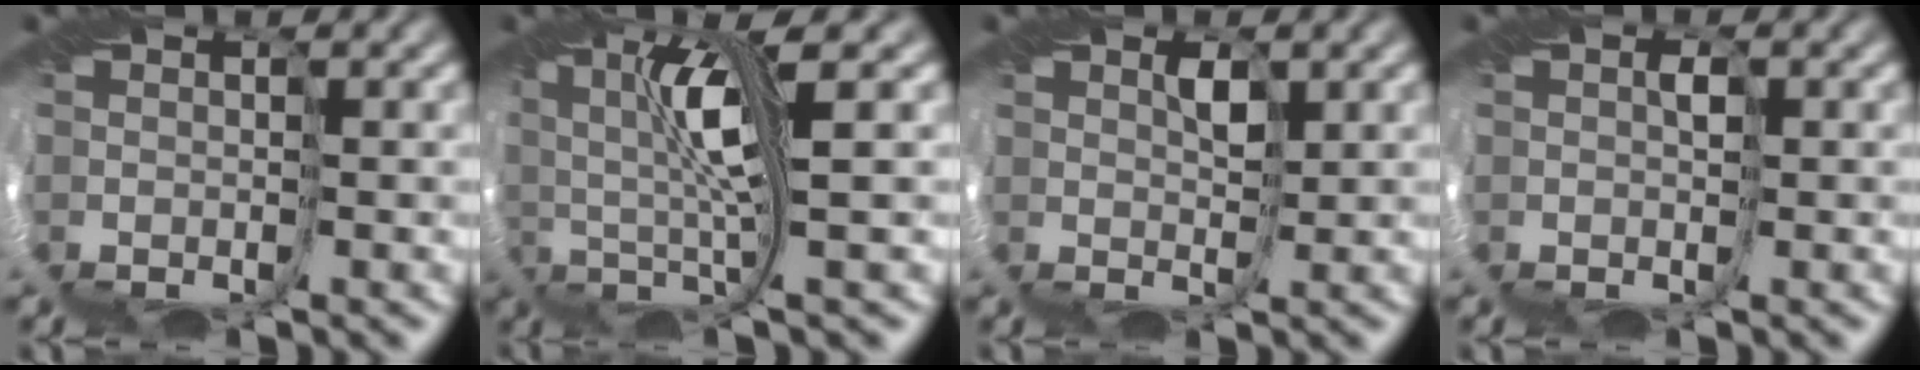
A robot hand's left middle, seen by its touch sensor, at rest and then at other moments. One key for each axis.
{"total": 5.9, "fx": 1.4, "fy": 0.2, "fz": 5.7, "tx": -0.120, "ty": 0.010, "tz": 0.024}
{"total": 1.1, "fx": 0.9, "fy": 0.1, "fz": 0.7, "tx": -0.019, "ty": 0.001, "tz": 0.020}
{"total": 0.7, "fx": 0.1, "fy": 0.2, "fz": 0.7, "tx": -0.014, "ty": 0.000, "tz": 0.004}